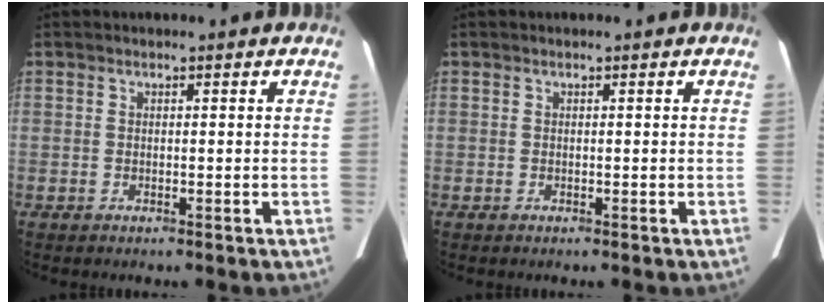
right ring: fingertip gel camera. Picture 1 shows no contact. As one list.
[{"total": 0.0}]